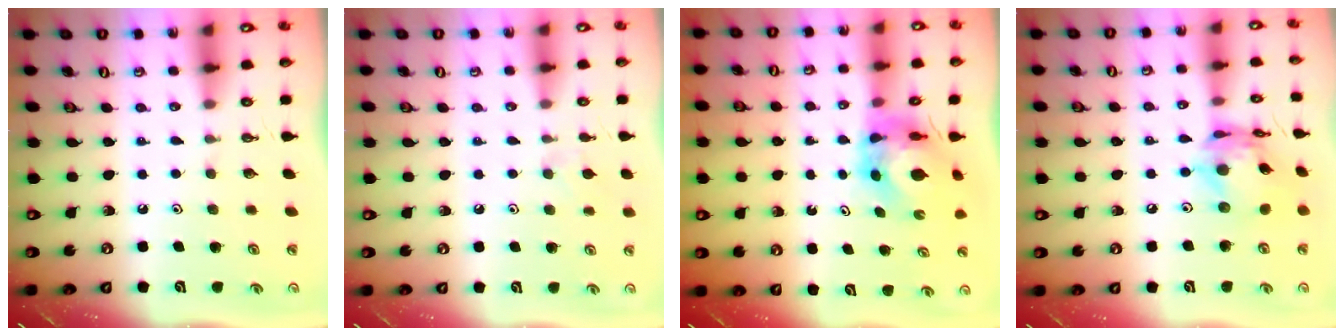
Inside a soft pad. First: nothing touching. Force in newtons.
{"total": 4.7, "press": 4.7, "slide": 0.7}
{"total": 7.5, "press": 7.5, "slide": 0.7}
{"total": 14.2, "press": 14.2, "slide": 1.5}